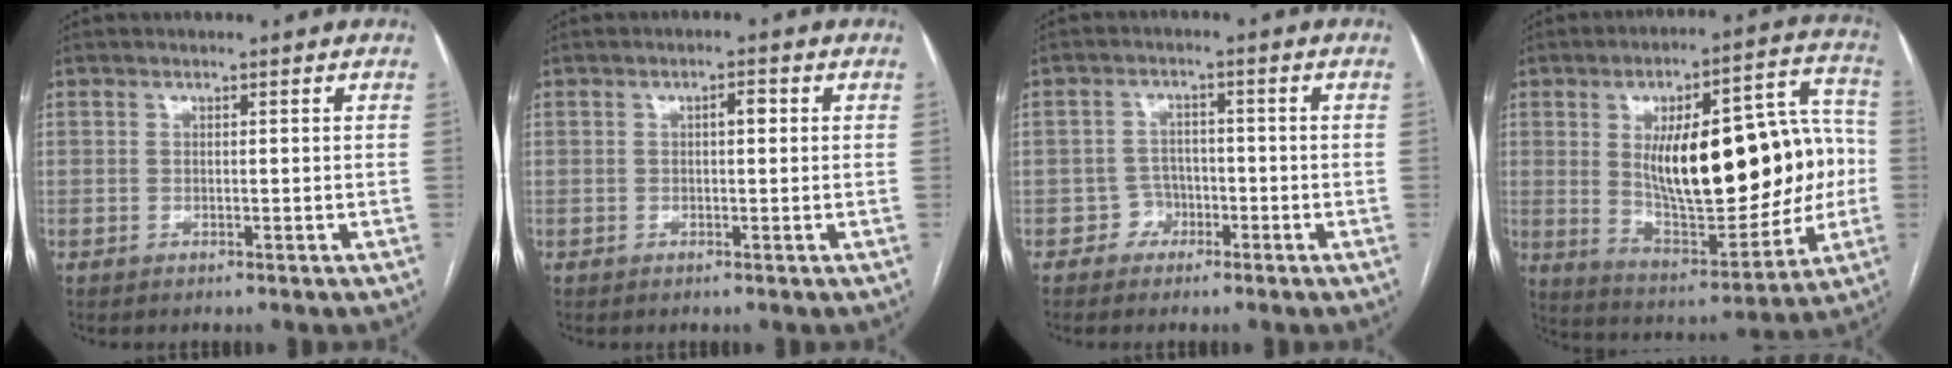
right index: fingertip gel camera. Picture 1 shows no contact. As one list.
[{"total": 1.7, "force": [0.3, 0.6, 1.6], "torque": [-0.022, 0.009, 0.006]}, {"total": 2.8, "force": [-1.5, 2.4, 0.1], "torque": [0.006, 0.015, -0.029]}, {"total": 24.7, "force": [1.0, 9.2, 22.9], "torque": [-0.351, 0.034, 0.029]}]